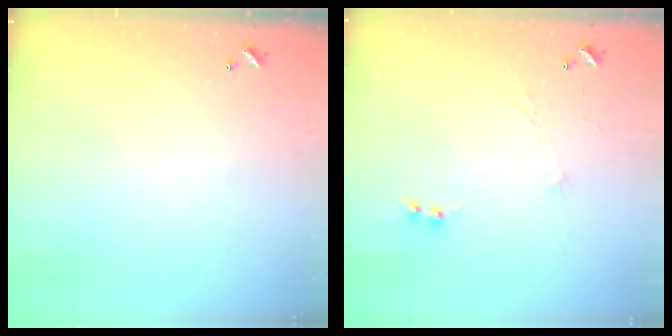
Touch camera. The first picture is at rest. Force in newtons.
{"total": 0.0}